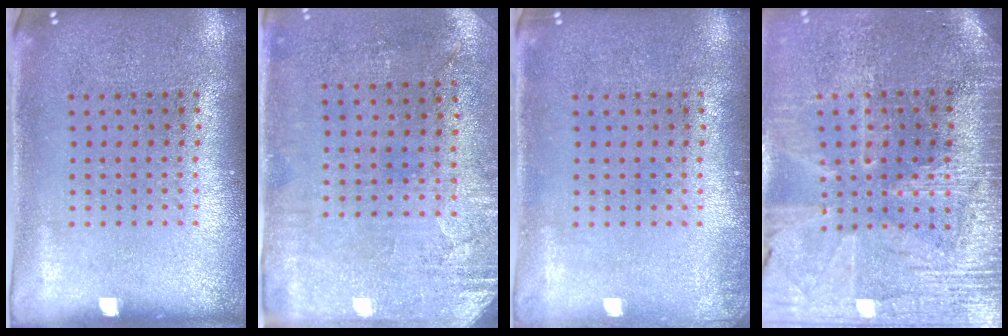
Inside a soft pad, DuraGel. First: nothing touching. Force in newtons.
{"total": 2.8, "press": 2.4, "slide": 1.6}
{"total": 0.6, "press": 0.6, "slide": 0.2}
{"total": 3.5, "press": 3.2, "slide": 1.3}